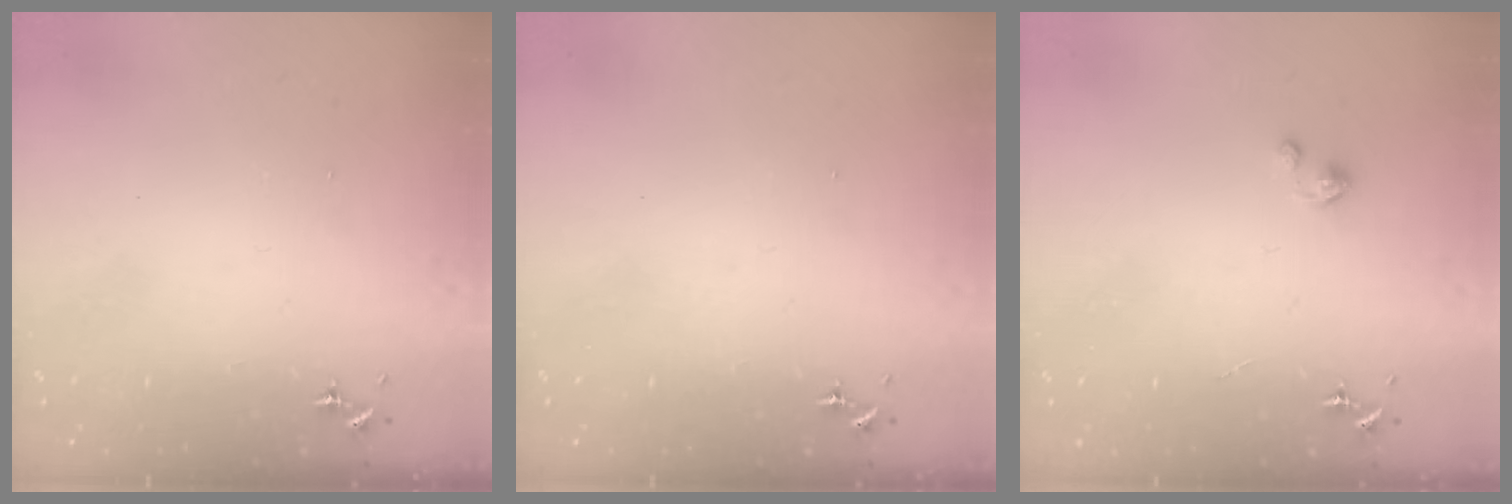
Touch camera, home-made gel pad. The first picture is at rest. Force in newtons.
{"total": 0.0}
{"total": 1.5, "press": 1.5, "slide": 0.2}